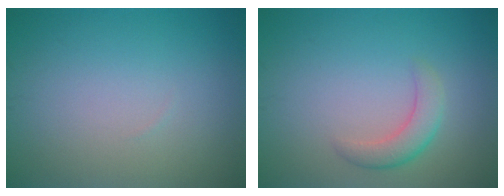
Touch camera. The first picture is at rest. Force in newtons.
{"total": 2.5, "press": 2.5, "slide": 0.0}